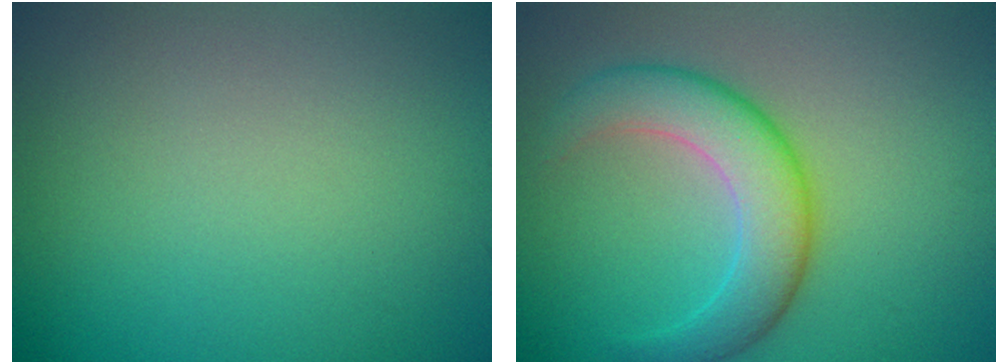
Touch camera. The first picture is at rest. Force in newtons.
{"total": 5.6, "press": 5.6, "slide": 0.1}